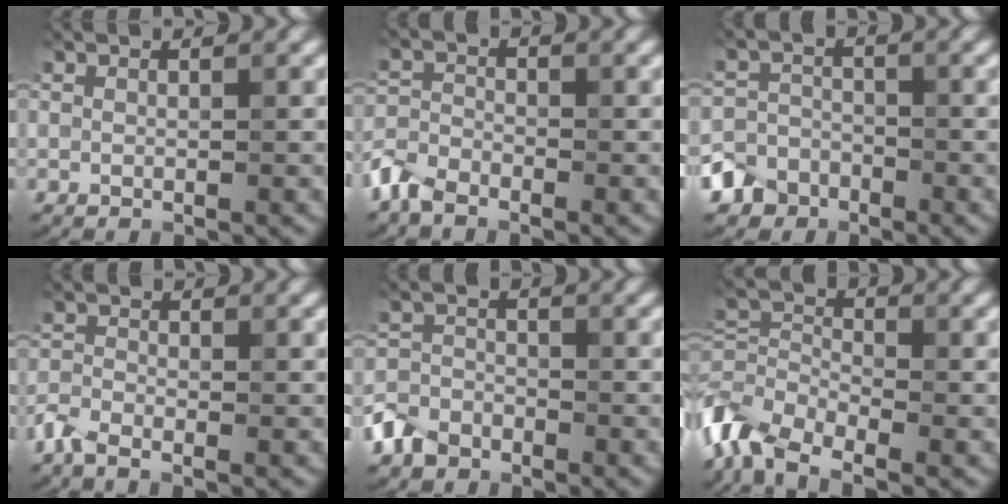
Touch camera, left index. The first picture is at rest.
{"total": 3.2, "force": [-2.6, 1.5, 1.1], "torque": [-0.026, 0.003, -0.066]}
{"total": 4.1, "force": [-3.0, 2.8, 0.2], "torque": [0.015, -0.003, -0.059]}
{"total": 2.2, "force": [-1.8, 0.8, 1.0], "torque": [-0.026, 0.000, -0.049]}
{"total": 3.1, "force": [-2.3, 2.0, 0.6], "torque": [-0.013, 0.003, -0.054]}
{"total": 6.6, "force": [-4.5, 3.2, 3.6], "torque": [-0.079, 0.003, -0.105]}